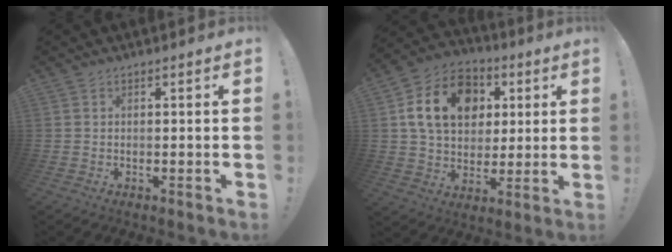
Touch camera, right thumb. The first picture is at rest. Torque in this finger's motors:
{"motor_torque": [1.64, 2.23, 0.67, -0.61, 0.09]}